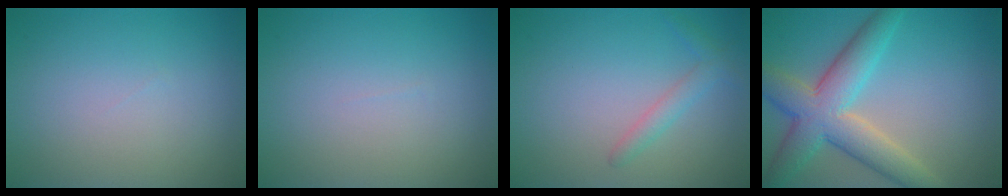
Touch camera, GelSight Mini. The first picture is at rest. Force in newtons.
{"total": 0.0}
{"total": 1.6, "press": 1.6, "slide": 0.1}
{"total": 7.3, "press": 7.3, "slide": 0.4}